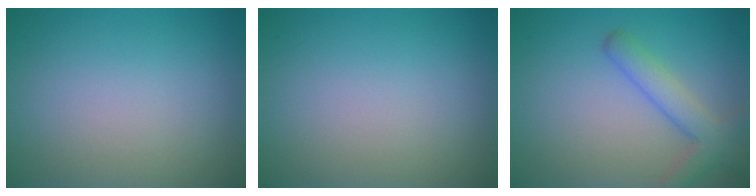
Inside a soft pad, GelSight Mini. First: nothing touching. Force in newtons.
{"total": 0.0}
{"total": 3.5, "press": 3.5, "slide": 0.2}